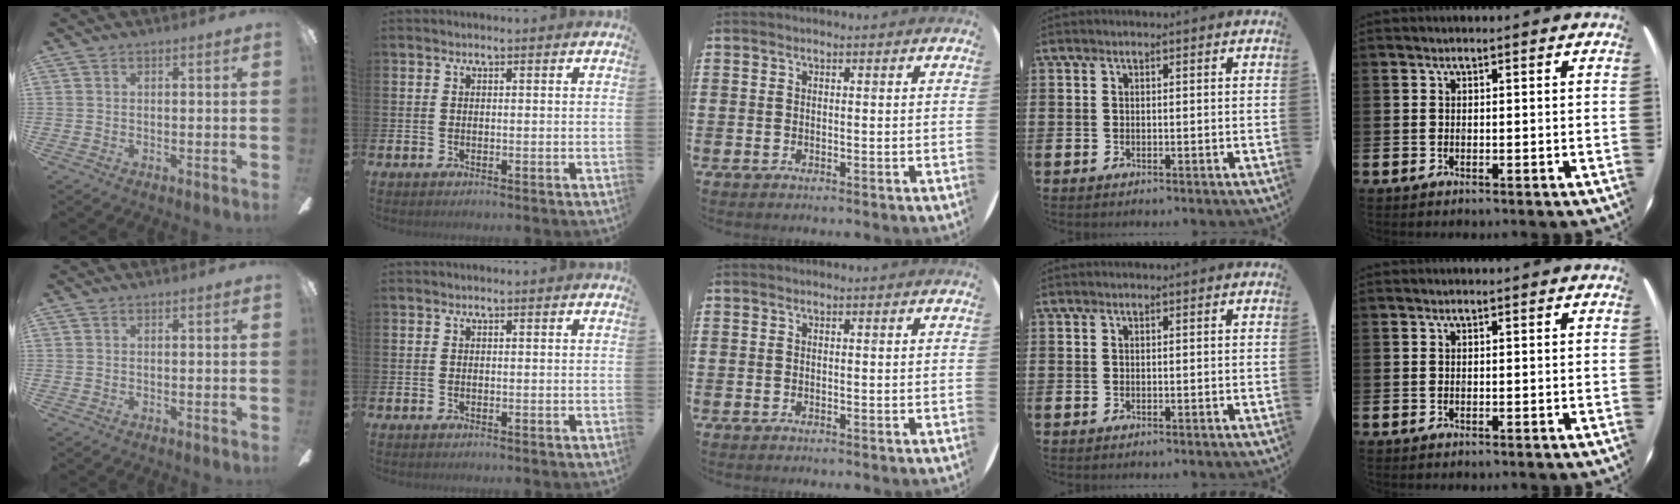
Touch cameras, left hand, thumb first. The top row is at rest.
{}